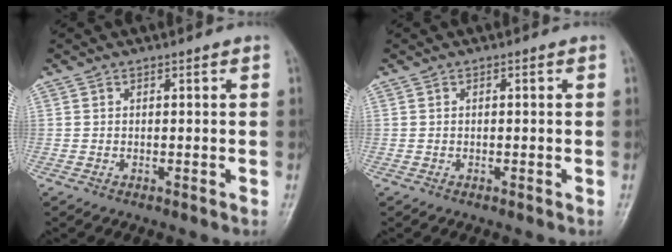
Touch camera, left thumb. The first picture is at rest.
{"total": 0.0}